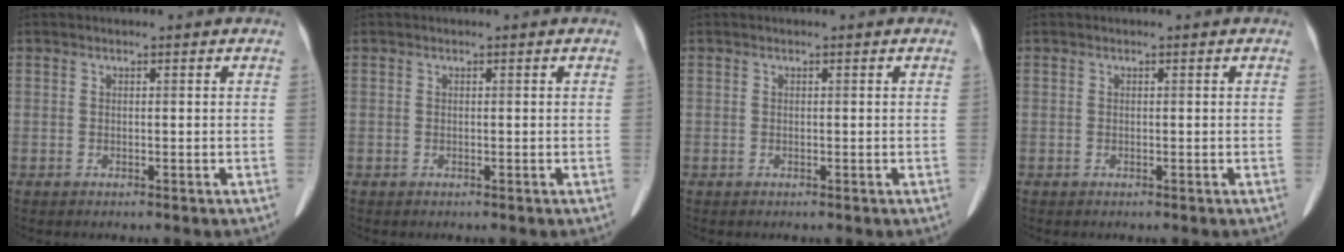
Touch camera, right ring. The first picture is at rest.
{"total": 0.0}
{"total": 0.0}
{"total": 0.0}